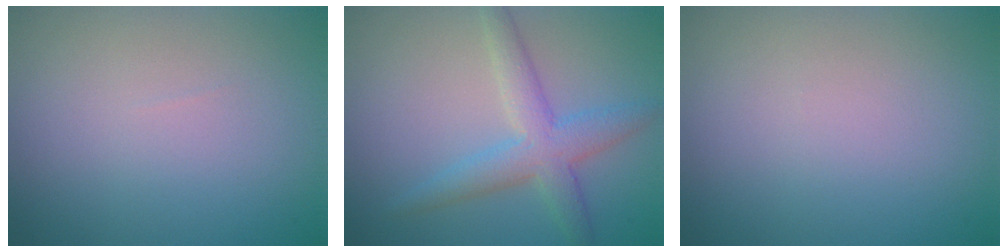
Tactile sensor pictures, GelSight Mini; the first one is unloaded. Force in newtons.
{"total": 3.9, "press": 3.9, "slide": 0.1}
{"total": 0.0}